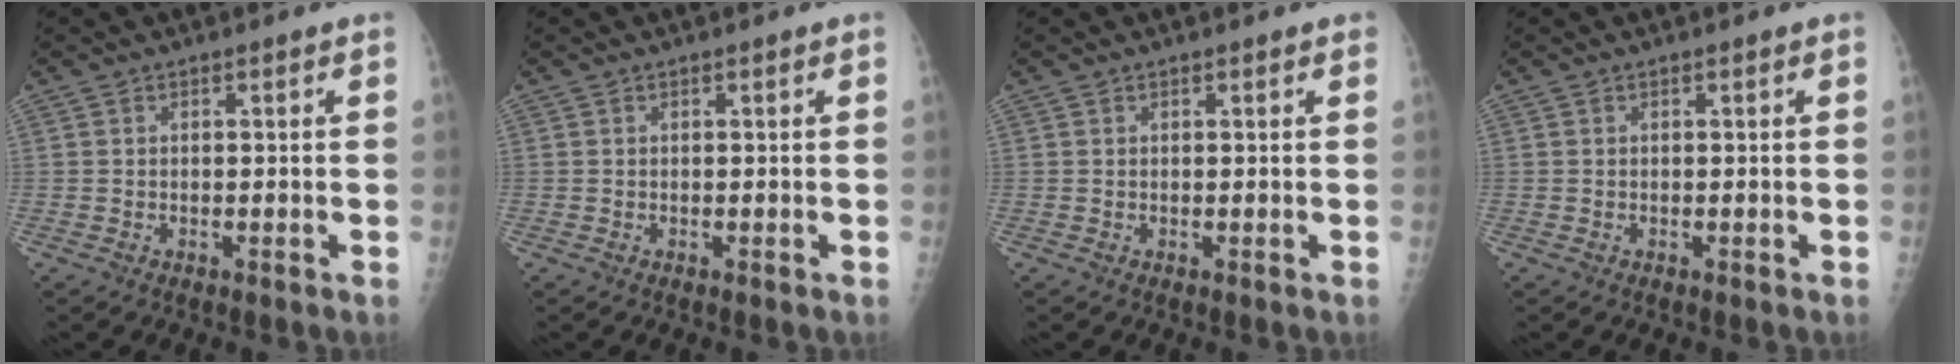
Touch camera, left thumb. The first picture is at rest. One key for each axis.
{"total": 0.0}
{"total": 0.6, "fx": 0.4, "fy": 0.2, "fz": 0.3, "tx": -0.003, "ty": -0.001, "tz": 0.004}
{"total": 0.0}